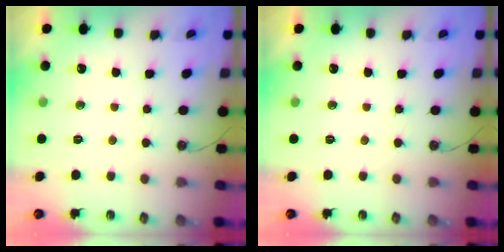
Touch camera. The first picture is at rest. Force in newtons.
{"total": 0.0}